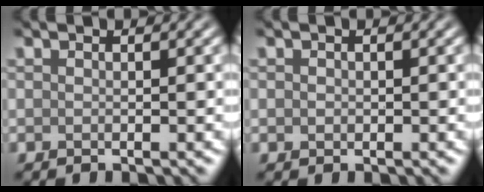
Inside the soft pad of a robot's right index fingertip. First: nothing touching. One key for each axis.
{"total": 0.6, "fx": 0.0, "fy": 0.5, "fz": 0.2, "tx": -0.001, "ty": -0.001, "tz": 0.000}